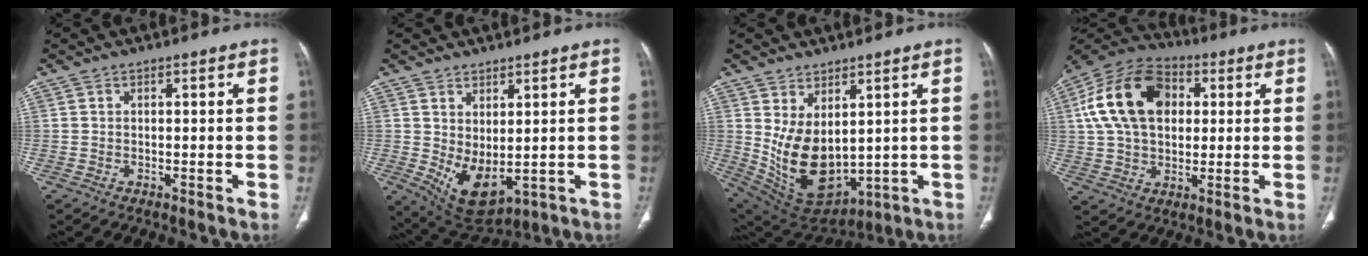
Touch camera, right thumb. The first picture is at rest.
{"total": 8.2, "force": [0.0, 4.4, 7.0], "torque": [-0.111, -0.016, 0.028]}
{"total": 13.5, "force": [2.2, 8.1, 10.6], "torque": [-0.173, -0.029, 0.078]}
{"total": 18.5, "force": [3.9, 12.5, 13.1], "torque": [-0.228, 0.017, 0.064]}